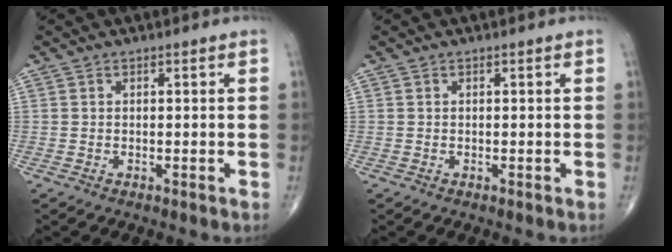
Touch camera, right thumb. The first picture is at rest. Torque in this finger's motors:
{"motor_torque": [0.00, 0.00, 0.01, 0.01, 0.00]}